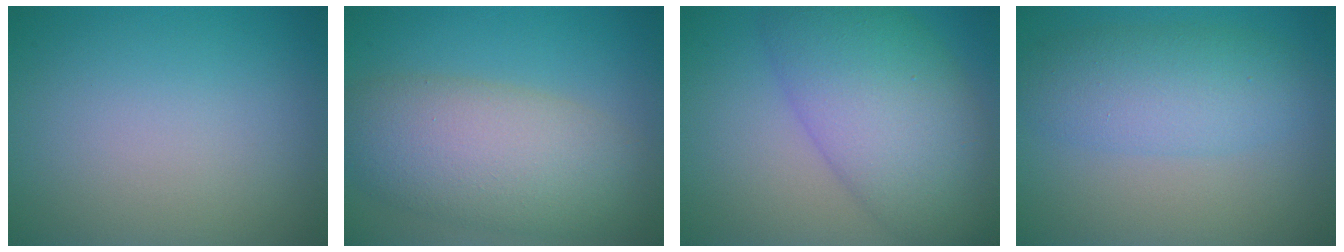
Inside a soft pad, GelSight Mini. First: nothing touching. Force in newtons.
{"total": 8.1, "press": 8.1, "slide": 0.5}
{"total": 9.7, "press": 9.7, "slide": 0.3}
{"total": 4.8, "press": 4.8, "slide": 0.0}